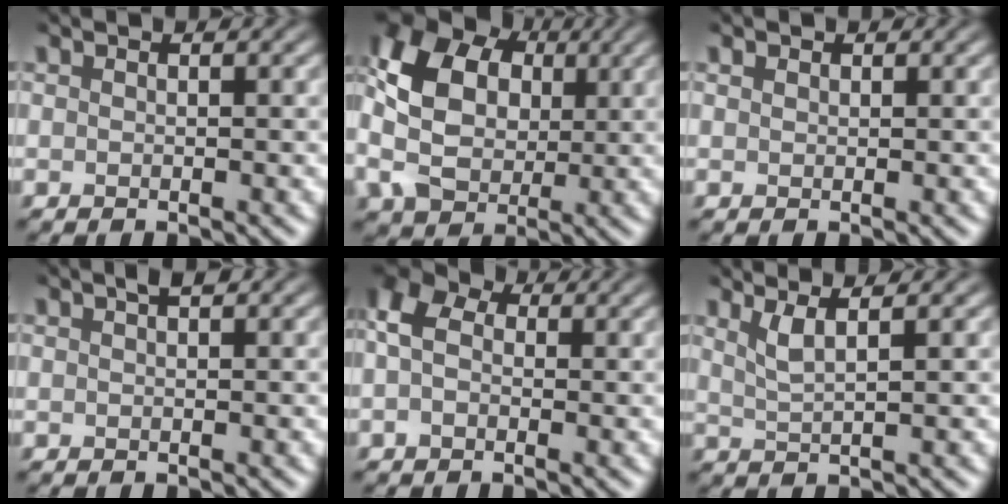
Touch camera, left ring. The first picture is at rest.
{"total": 10.2, "force": [0.9, 7.8, 6.5], "torque": [-0.140, 0.002, 0.017]}
{"total": 0.5, "force": [0.3, 0.4, 0.2], "torque": [-0.003, 0.000, 0.007]}
{"total": 1.0, "force": [0.6, 0.2, 0.8], "torque": [-0.008, 0.005, 0.010]}
{"total": 3.9, "force": [0.1, 2.8, 2.7], "torque": [-0.063, 0.012, -0.012]}
{"total": 2.3, "force": [1.2, 0.6, 1.8], "torque": [-0.029, -0.002, 0.024]}